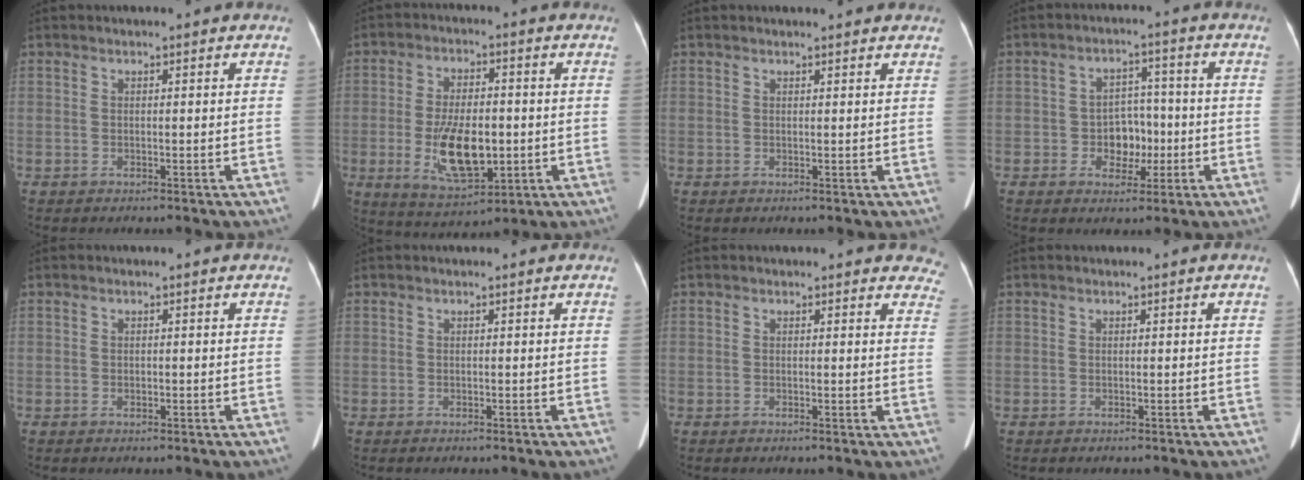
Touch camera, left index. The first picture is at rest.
{"total": 10.8, "force": [-1.9, 4.6, 9.6], "torque": [-0.183, -0.010, -0.025]}
{"total": 3.0, "force": [2.9, 0.5, 0.8], "torque": [-0.011, 0.010, 0.028]}
{"total": 5.5, "force": [-1.4, 4.1, 3.4], "torque": [-0.053, 0.014, -0.021]}
{"total": 0.5, "force": [-0.2, 0.4, 0.2], "torque": [-0.003, -0.001, -0.005]}
{"total": 0.0}
{"total": 6.1, "force": [5.6, 2.1, 1.0], "torque": [0.027, -0.014, 0.023]}
{"total": 0.0}